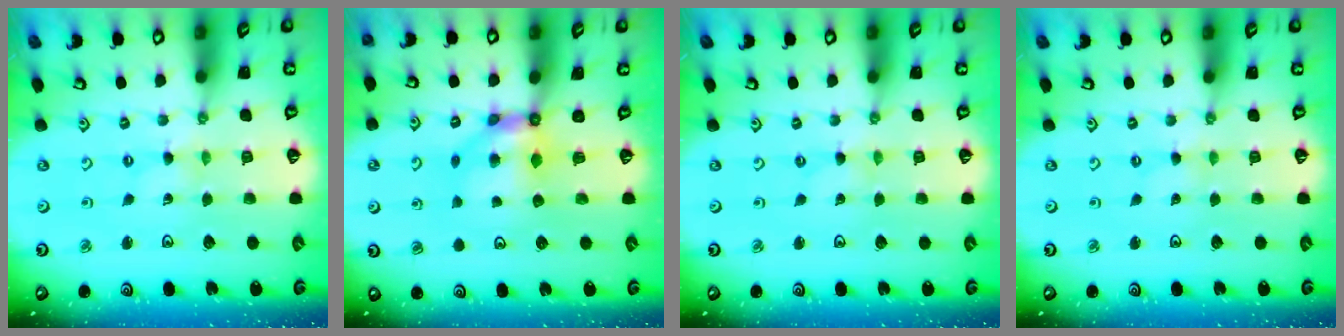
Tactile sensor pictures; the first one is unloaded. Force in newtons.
{"total": 7.4, "press": 7.3, "slide": 0.5}
{"total": 0.0}
{"total": 0.0}